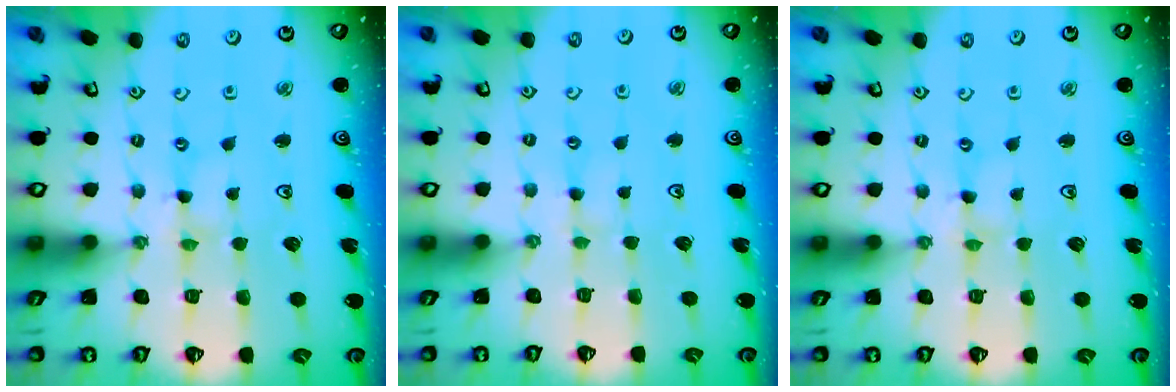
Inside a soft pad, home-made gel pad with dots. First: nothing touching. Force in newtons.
{"total": 2.4, "press": 2.4, "slide": 0.4}
{"total": 0.0}